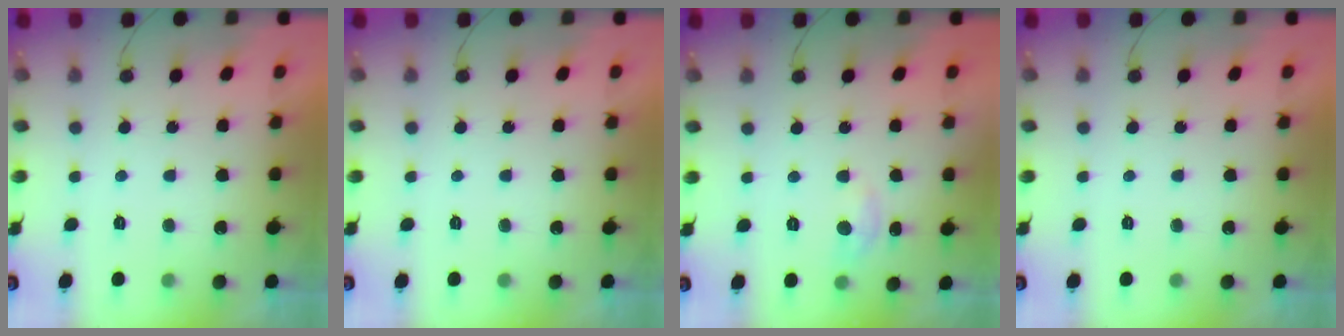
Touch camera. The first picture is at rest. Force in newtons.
{"total": 0.0}
{"total": 5.0, "press": 4.9, "slide": 0.5}
{"total": 0.0}